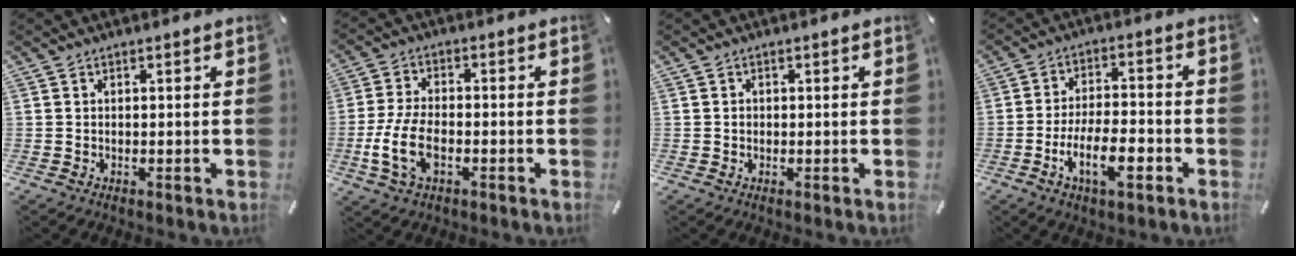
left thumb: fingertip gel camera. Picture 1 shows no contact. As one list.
[{"total": 8.8, "force": [-3.0, 4.8, 6.7], "torque": [-0.150, 0.001, -0.054]}, {"total": 0.6, "force": [-0.1, 0.5, 0.2], "torque": [-0.004, 0.003, -0.003]}, {"total": 11.5, "force": [-4.8, 4.3, 9.5], "torque": [-0.184, 0.009, -0.088]}]